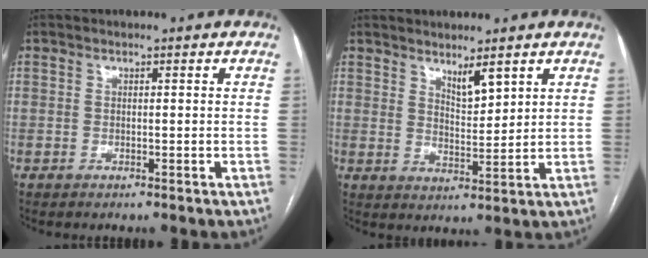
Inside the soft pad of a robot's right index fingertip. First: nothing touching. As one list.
[{"total": 4.0, "force": [3.0, 0.8, 2.6], "torque": [-0.047, -0.013, 0.058]}]